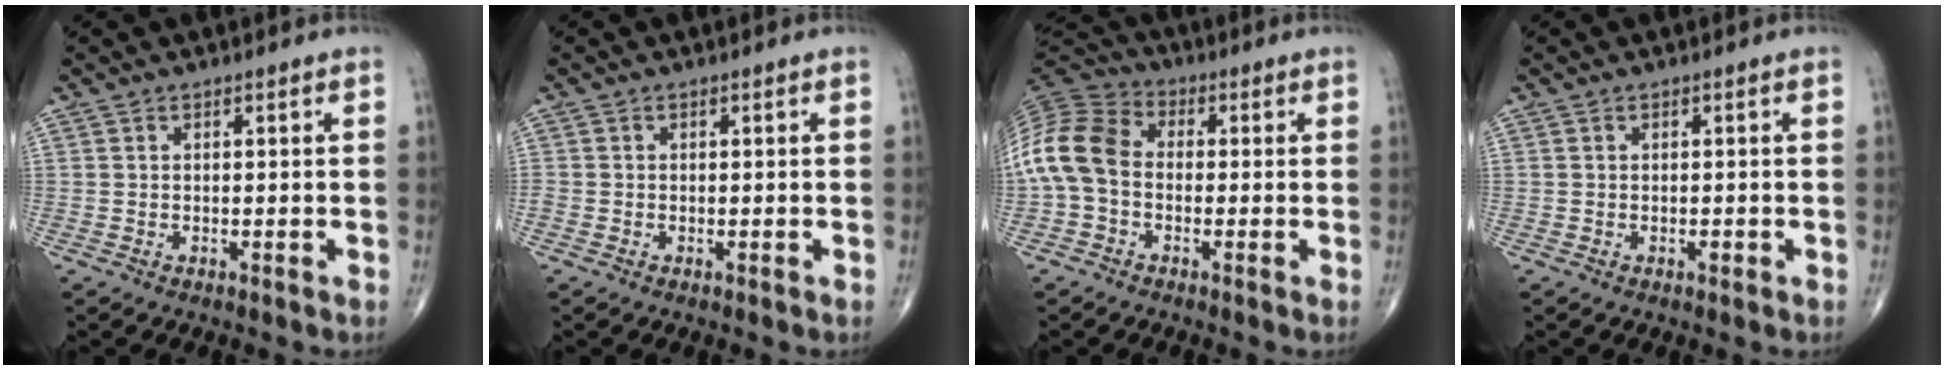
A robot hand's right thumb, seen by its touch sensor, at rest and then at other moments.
{"total": 0.7, "force": [-0.3, 0.6, 0.3], "torque": [-0.006, 0.001, -0.008]}
{"total": 11.8, "force": [-1.3, 8.6, 8.0], "torque": [-0.162, 0.031, -0.040]}
{"total": 0.7, "force": [-0.2, 0.4, 0.4], "torque": [-0.006, 0.000, -0.005]}